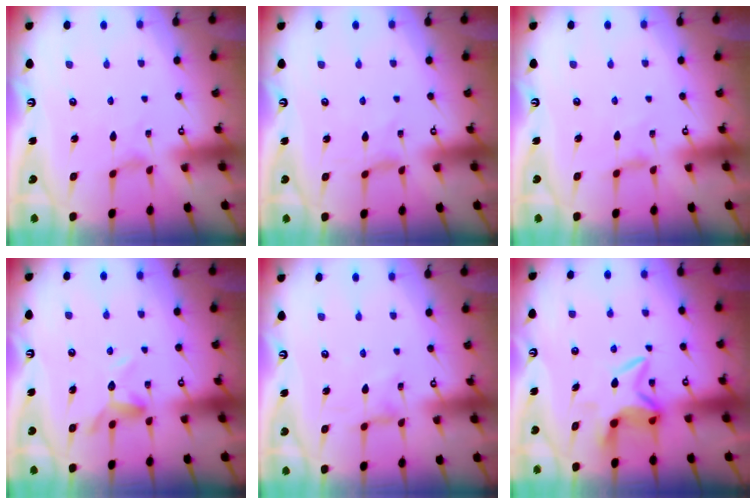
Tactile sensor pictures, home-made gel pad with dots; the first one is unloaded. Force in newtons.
{"total": 0.0}
{"total": 2.2, "press": 2.1, "slide": 0.5}
{"total": 6.9, "press": 6.9, "slide": 0.9}
{"total": 0.0}
{"total": 6.4, "press": 6.4, "slide": 0.4}